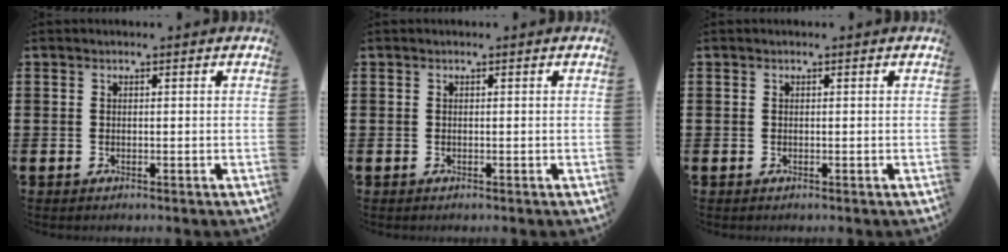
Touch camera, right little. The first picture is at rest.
{"total": 0.0}
{"total": 0.0}